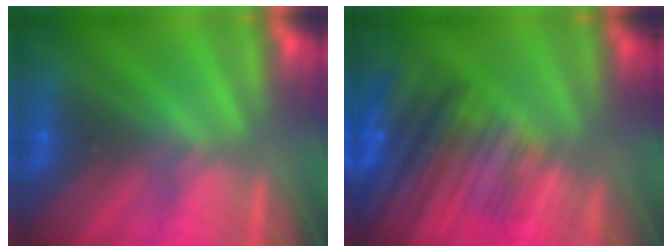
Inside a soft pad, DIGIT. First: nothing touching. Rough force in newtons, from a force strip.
{"total": 7.3}